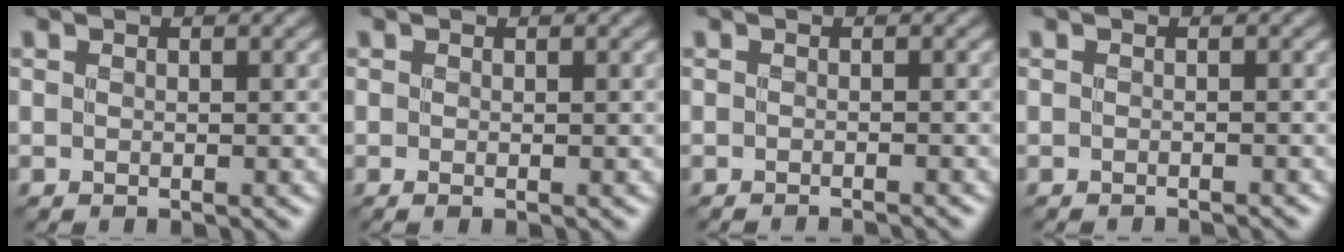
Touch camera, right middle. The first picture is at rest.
{"total": 0.5, "force": [-0.1, 0.1, 0.5], "torque": [-0.010, -0.005, -0.003]}
{"total": 1.5, "force": [-1.4, 0.2, 0.7], "torque": [0.004, -0.002, -0.020]}
{"total": 1.3, "force": [-1.2, 0.2, 0.4], "torque": [0.006, -0.002, -0.017]}